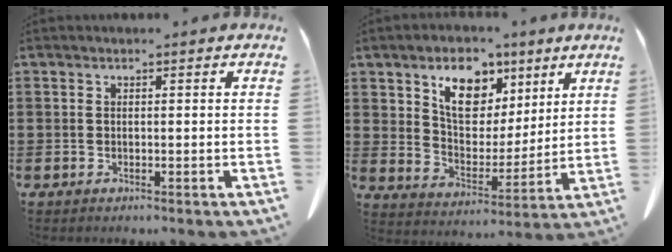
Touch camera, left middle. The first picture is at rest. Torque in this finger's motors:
{"motor_torque": [0.27, -0.06, 0.63, 0.13]}